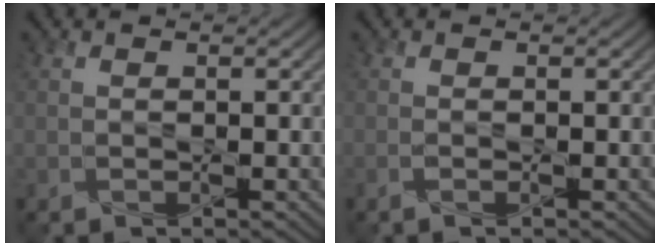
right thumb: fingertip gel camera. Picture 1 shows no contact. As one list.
[{"total": 0.6, "force": [-0.3, 0.1, 0.6], "torque": [-0.013, -0.002, -0.007]}]